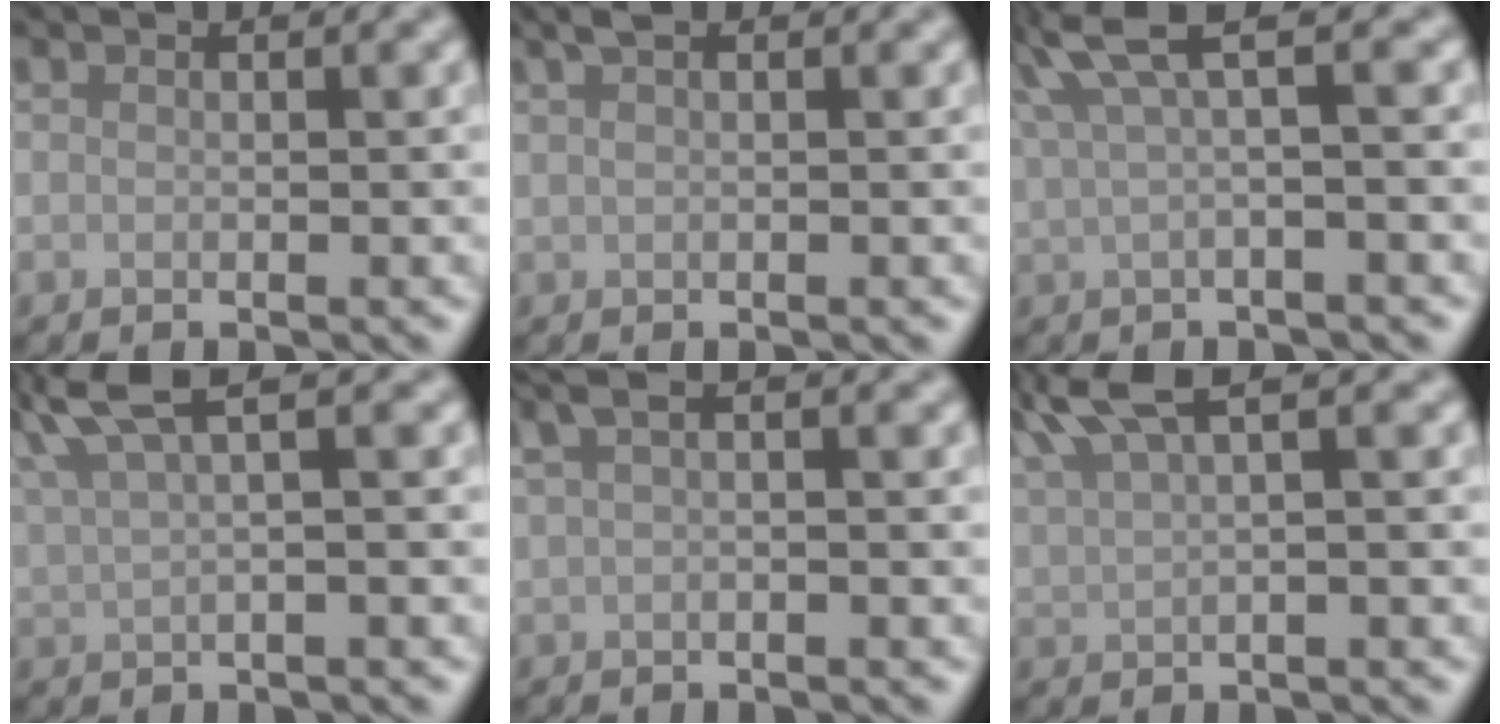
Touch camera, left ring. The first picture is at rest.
{"total": 1.5, "force": [0.9, 0.5, 1.1], "torque": [-0.020, 0.005, 0.014]}
{"total": 4.2, "force": [2.2, 0.7, 3.6], "torque": [-0.068, 0.018, 0.039]}
{"total": 5.4, "force": [3.1, 1.2, 4.3], "torque": [-0.084, 0.023, 0.057]}
{"total": 2.6, "force": [1.1, 0.7, 2.3], "torque": [-0.040, 0.009, 0.016]}
{"total": 5.3, "force": [3.4, 1.3, 3.8], "torque": [-0.081, 0.024, 0.065]}